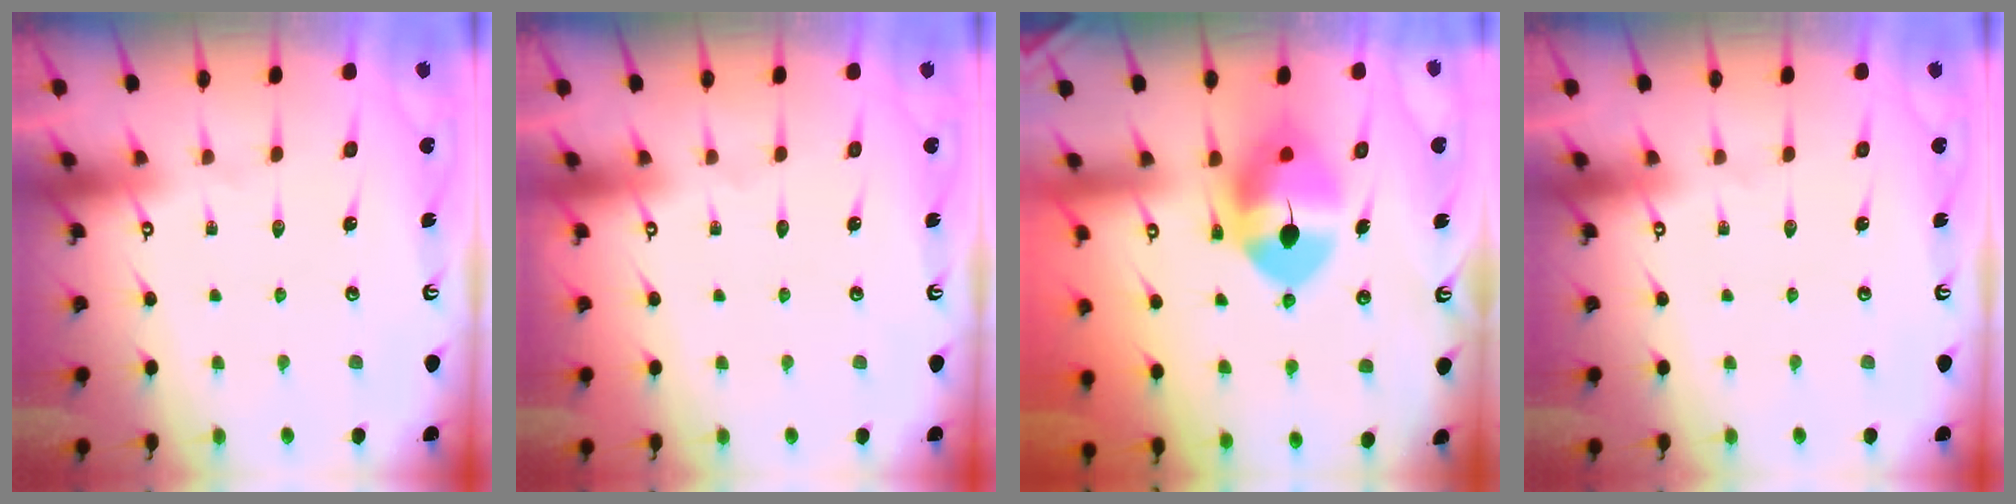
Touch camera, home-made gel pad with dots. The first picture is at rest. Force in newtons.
{"total": 0.0}
{"total": 10.4, "press": 10.2, "slide": 2.1}
{"total": 0.0}